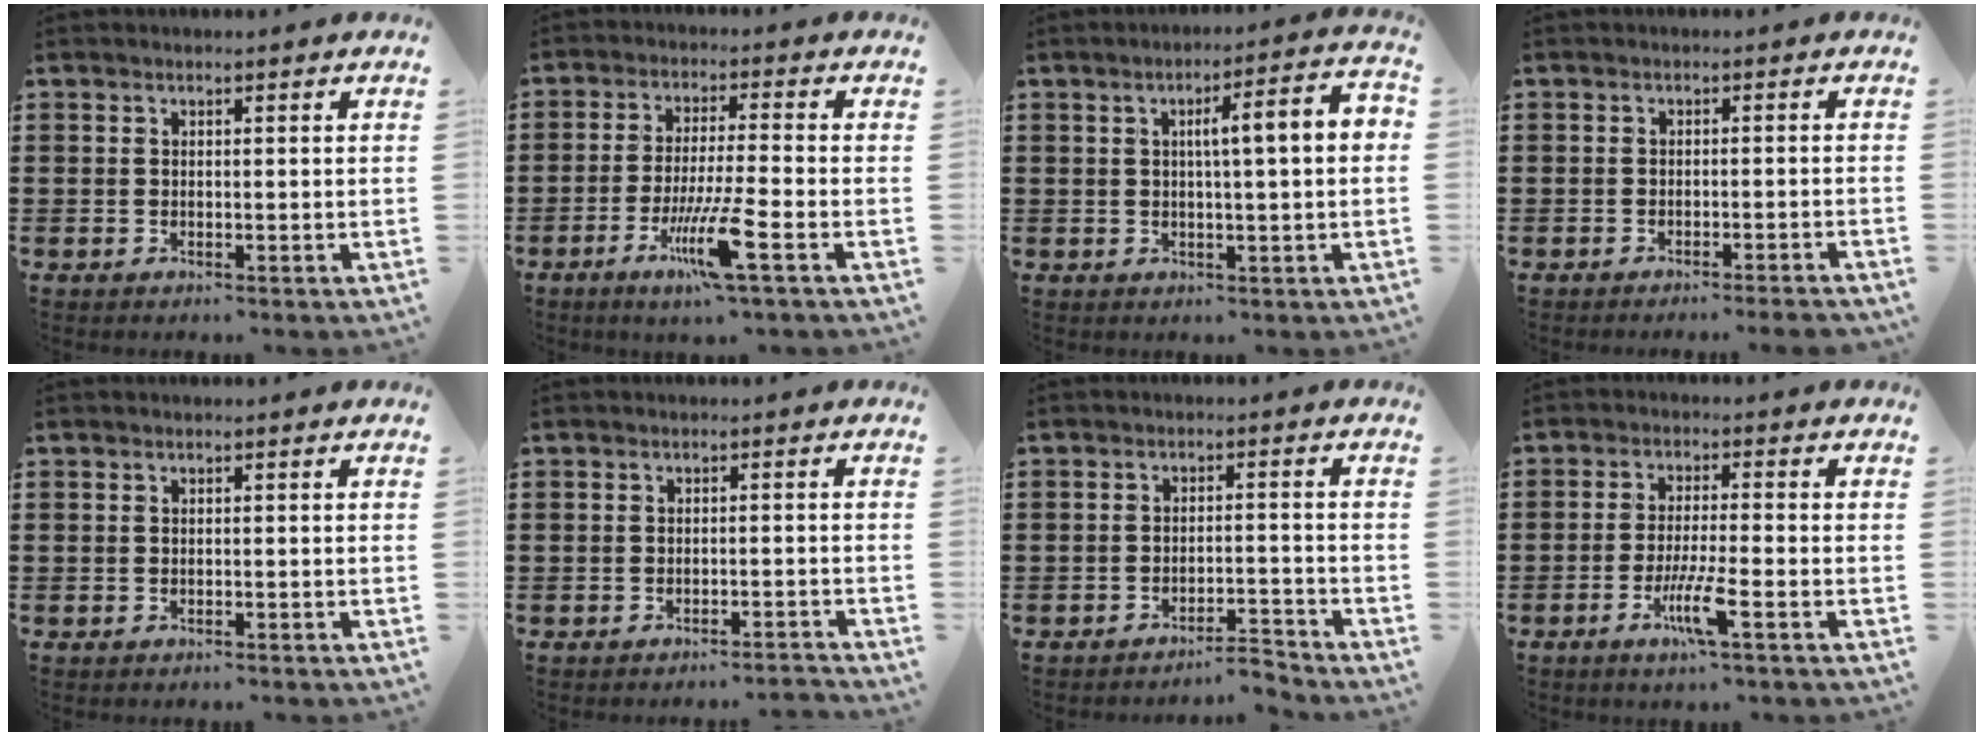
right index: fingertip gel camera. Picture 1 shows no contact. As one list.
[{"total": 8.9, "force": [-4.1, 0.3, 7.9], "torque": [-0.160, -0.018, -0.079]}, {"total": 6.1, "force": [0.6, 0.5, 6.0], "torque": [-0.096, -0.006, -0.001]}, {"total": 1.6, "force": [-1.4, -0.3, 0.7], "torque": [-0.011, 0.000, -0.026]}, {"total": 0.0}, {"total": 1.5, "force": [-1.5, -0.2, 0.4], "torque": [-0.009, 0.001, -0.029]}, {"total": 3.4, "force": [-3.3, 0.0, 0.8], "torque": [-0.017, -0.002, -0.069]}, {"total": 6.2, "force": [-3.1, 0.4, 5.4], "torque": [-0.107, -0.015, -0.057]}]